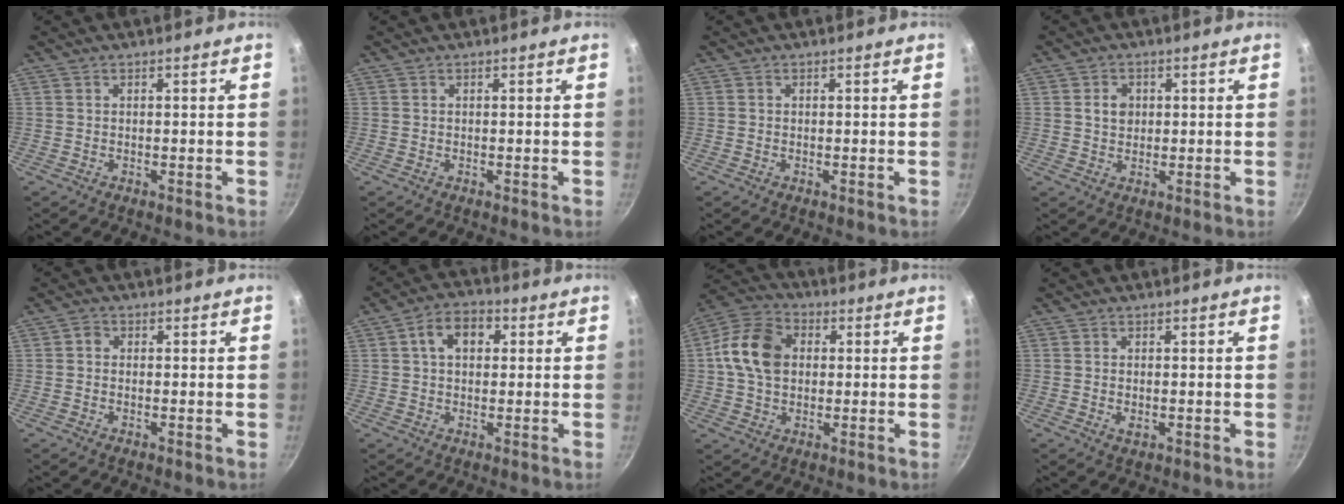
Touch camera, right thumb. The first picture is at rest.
{"total": 0.0}
{"total": 0.0}
{"total": 3.4, "force": [0.6, 2.8, 1.8], "torque": [-0.016, 0.003, 0.009]}
{"total": 1.4, "force": [-0.1, 1.2, 0.7], "torque": [-0.017, 0.006, -0.004]}
{"total": 7.4, "force": [1.7, 5.1, 5.0], "torque": [-0.057, 0.014, 0.017]}
{"total": 12.4, "force": [1.3, 9.2, 8.1], "torque": [-0.128, 0.016, 0.007]}
{"total": 1.7, "force": [-0.2, 1.1, 1.2], "torque": [-0.022, -0.003, -0.001]}